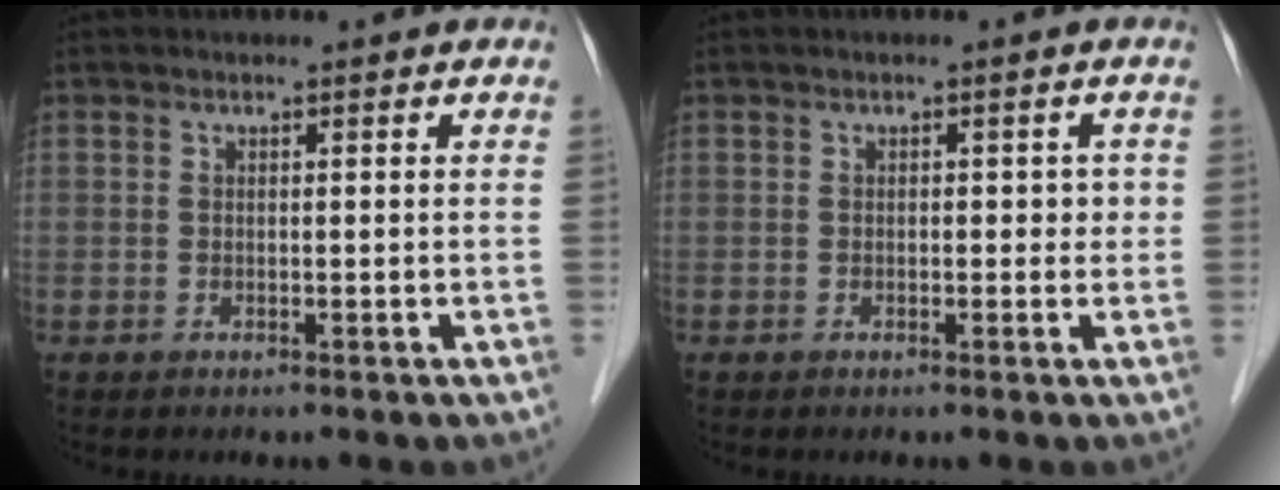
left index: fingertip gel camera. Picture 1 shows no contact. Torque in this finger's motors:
{"motor_torque": [-0.21, -0.07, 0.00, -0.01]}